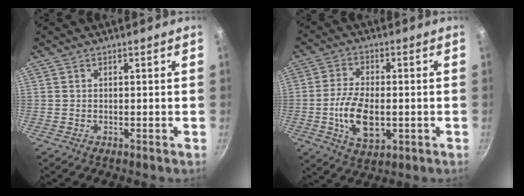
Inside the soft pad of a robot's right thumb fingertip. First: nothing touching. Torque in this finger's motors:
{"motor_torque": [-0.19, 0.63, -0.04, 0.07, 0.06]}